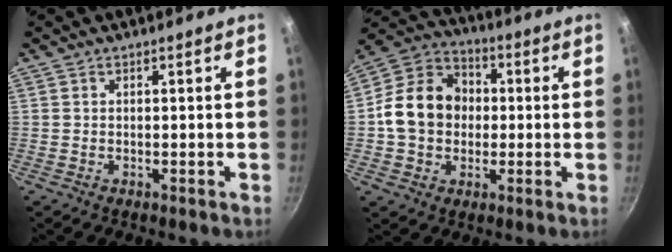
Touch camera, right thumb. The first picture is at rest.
{"total": 14.5, "force": [-0.1, 12.0, 8.3], "torque": [-0.112, 0.028, -0.019]}